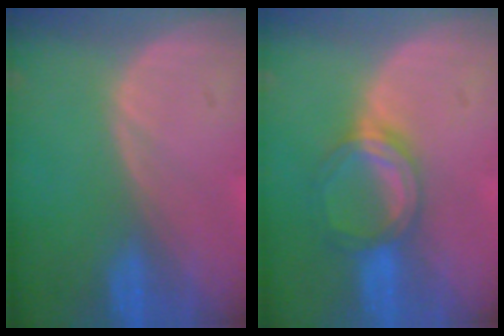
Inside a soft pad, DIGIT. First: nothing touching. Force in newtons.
{"total": 5.2, "press": 4.9, "slide": 1.7}